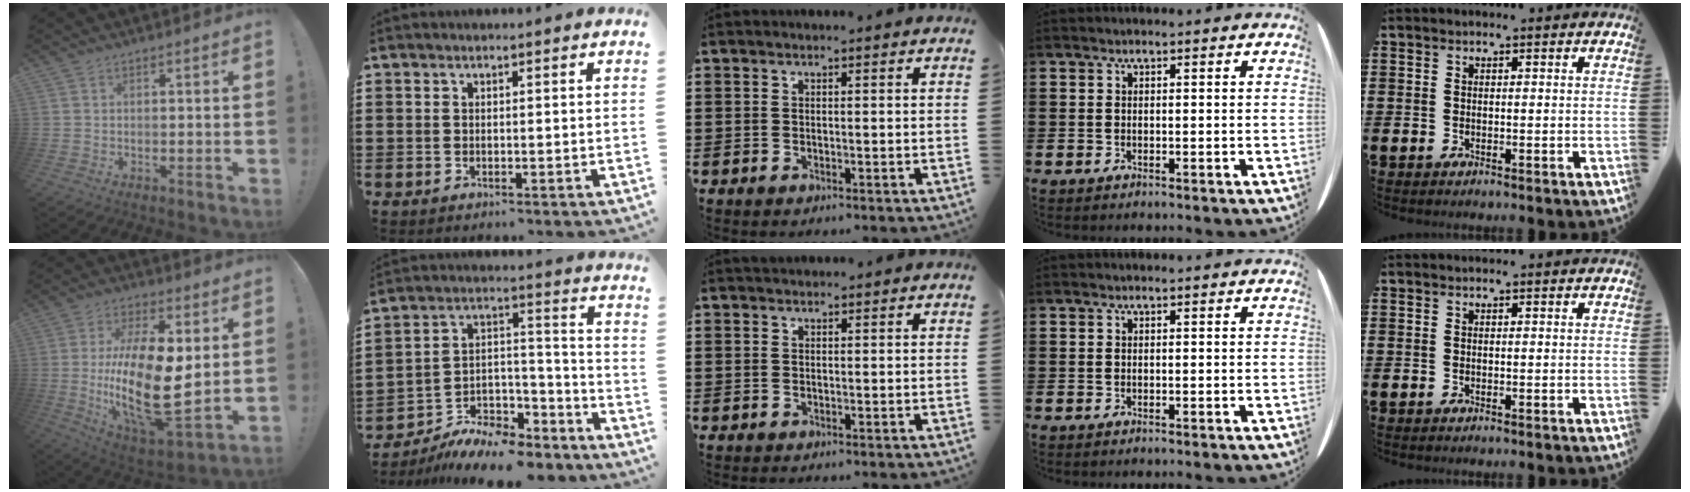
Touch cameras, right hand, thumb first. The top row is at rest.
{"thumb": {"total": 24.2, "force": [0.8, 10.9, 21.6], "torque": [-0.407, -0.034, 0.021]}, "index": {"total": 9.7, "force": [-8.7, 2.9, 3.1], "torque": [-0.045, 0.032, -0.164]}, "middle": {"total": 0.6, "force": [0.5, 0.2, 0.0], "torque": [-0.001, -0.001, 0.012]}}